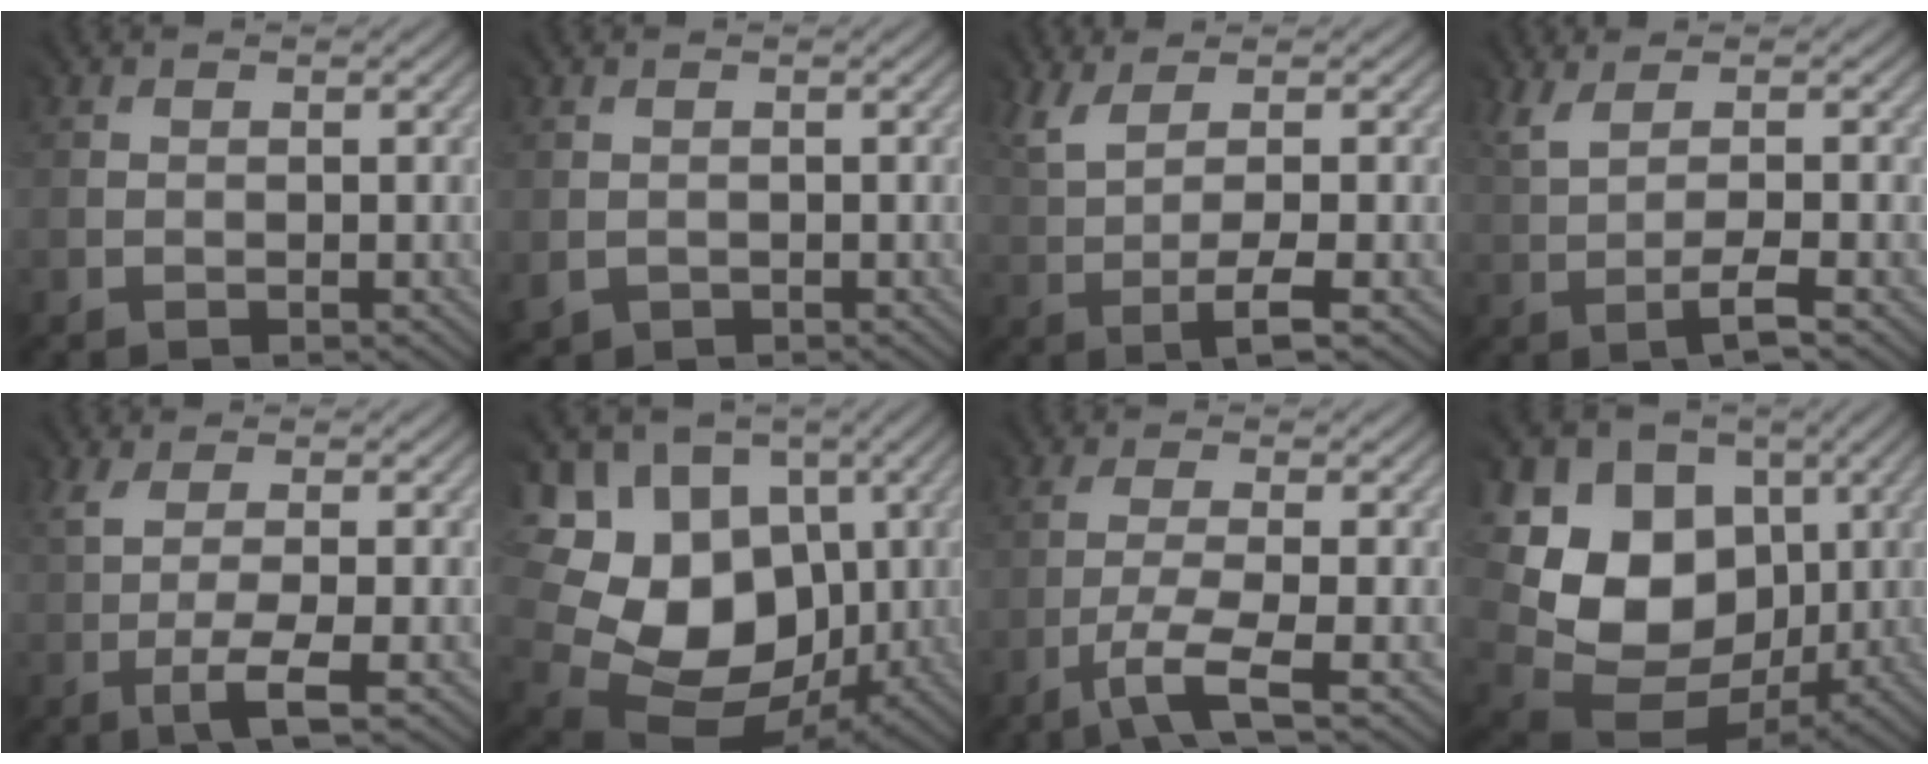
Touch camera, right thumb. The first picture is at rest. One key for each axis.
{"total": 1.1, "fx": -0.1, "fy": 1.1, "fz": -0.1, "tx": -0.004, "ty": -0.005, "tz": -0.001}
{"total": 4.9, "fx": 1.2, "fy": 0.8, "fz": 4.7, "tx": -0.105, "ty": 0.007, "tz": 0.024}
{"total": 3.4, "fx": 0.6, "fy": 0.2, "fz": 3.4, "tx": -0.078, "ty": 0.004, "tz": 0.011}
{"total": 4.9, "fx": -0.8, "fy": 0.9, "fz": 4.7, "tx": -0.103, "ty": 0.010, "tz": -0.018}
{"total": 16.2, "fx": 1.8, "fy": 13.2, "fz": 9.3, "tx": -0.210, "ty": -0.022, "tz": 0.059}
{"total": 4.8, "fx": -2.5, "fy": 0.5, "fz": 4.1, "tx": -0.089, "ty": 0.004, "tz": -0.056}
{"total": 14.4, "fx": 2.2, "fy": 11.8, "fz": 8.0, "tx": -0.185, "ty": -0.018, "tz": 0.061}